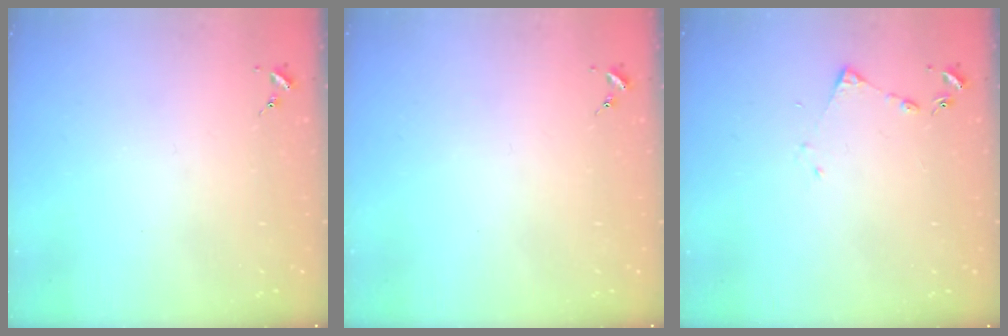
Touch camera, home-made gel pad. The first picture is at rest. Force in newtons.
{"total": 0.0}
{"total": 4.1, "press": 4.1, "slide": 0.5}